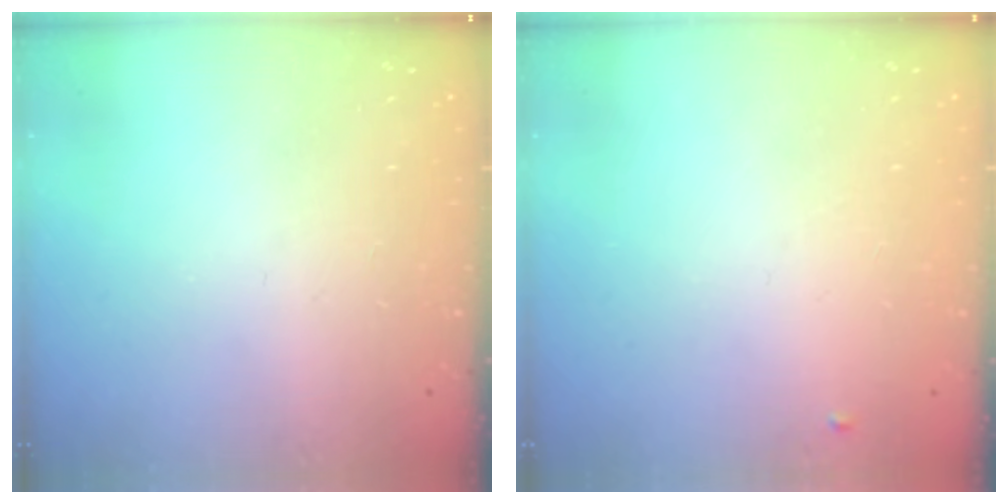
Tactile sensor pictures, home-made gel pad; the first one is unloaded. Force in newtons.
{"total": 3.9, "press": 3.8, "slide": 0.6}